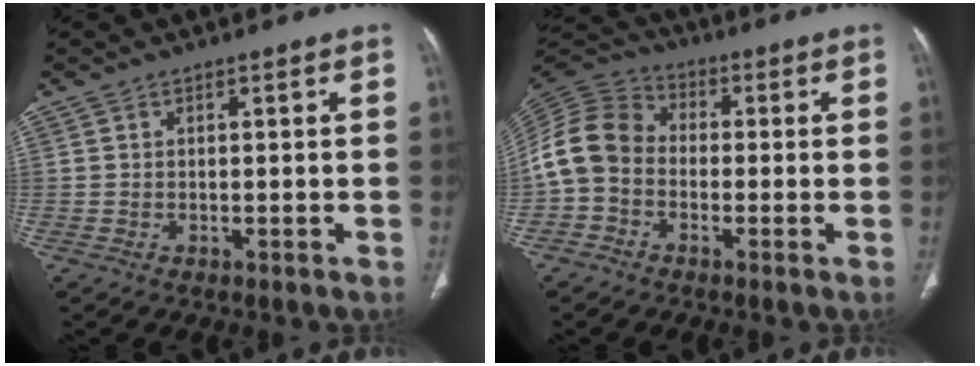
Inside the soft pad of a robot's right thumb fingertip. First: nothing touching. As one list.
[{"total": 10.5, "force": [-1.8, 8.4, 6.0], "torque": [-0.116, 0.032, -0.050]}]